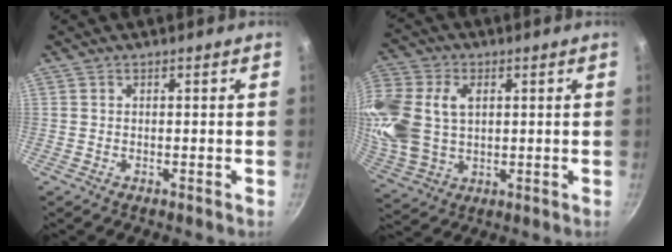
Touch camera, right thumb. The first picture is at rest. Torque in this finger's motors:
{"motor_torque": [-0.36, 1.22, 0.22, 0.09, 0.41]}